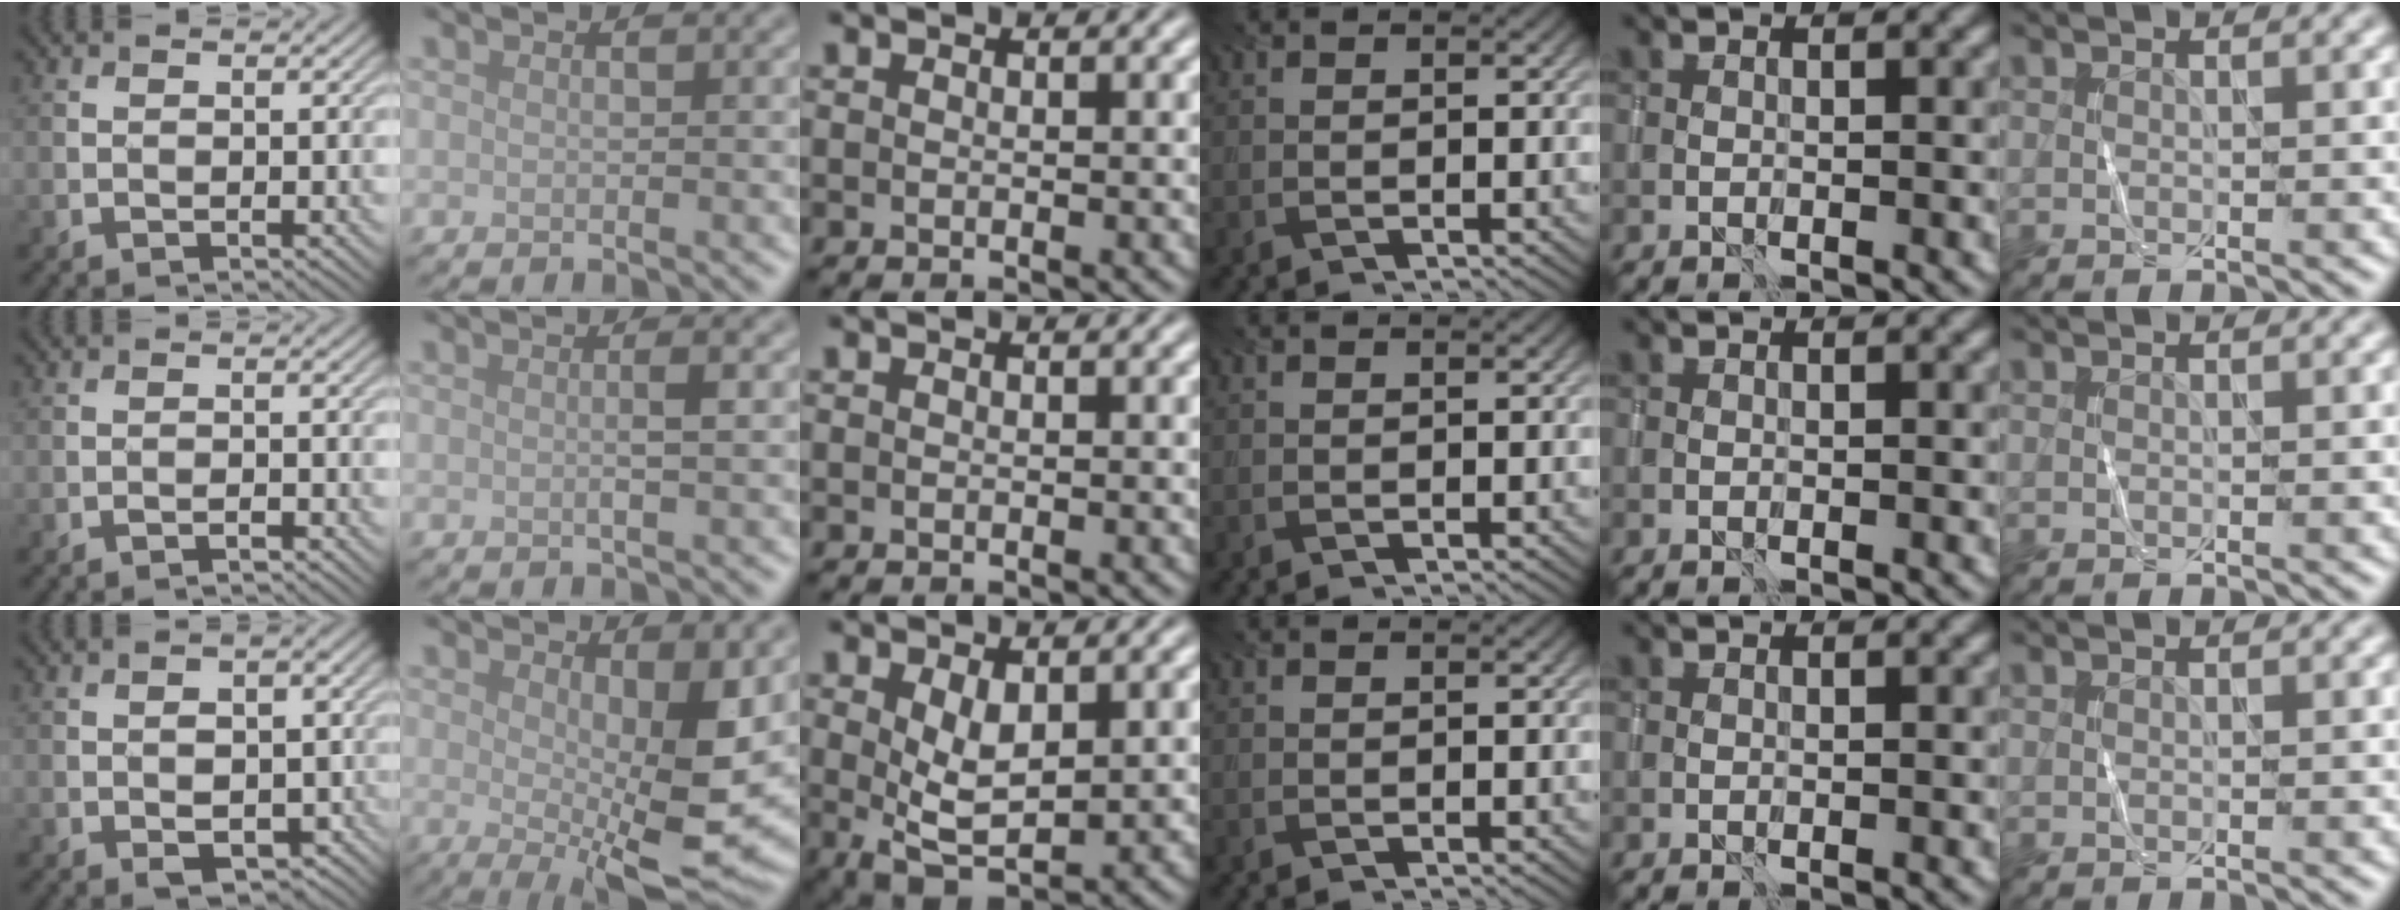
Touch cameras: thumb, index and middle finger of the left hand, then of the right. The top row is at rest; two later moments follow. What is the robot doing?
{"motion": "wrap", "object": "sponge"}